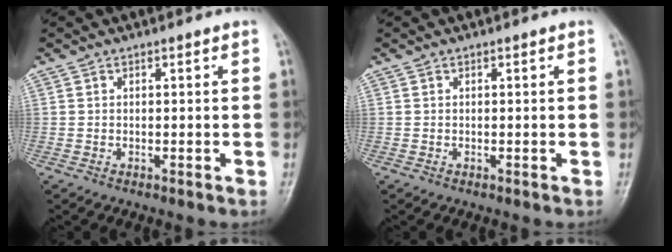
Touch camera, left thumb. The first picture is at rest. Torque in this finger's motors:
{"motor_torque": [-0.03, 0.01, -0.05, 0.02, 0.00]}